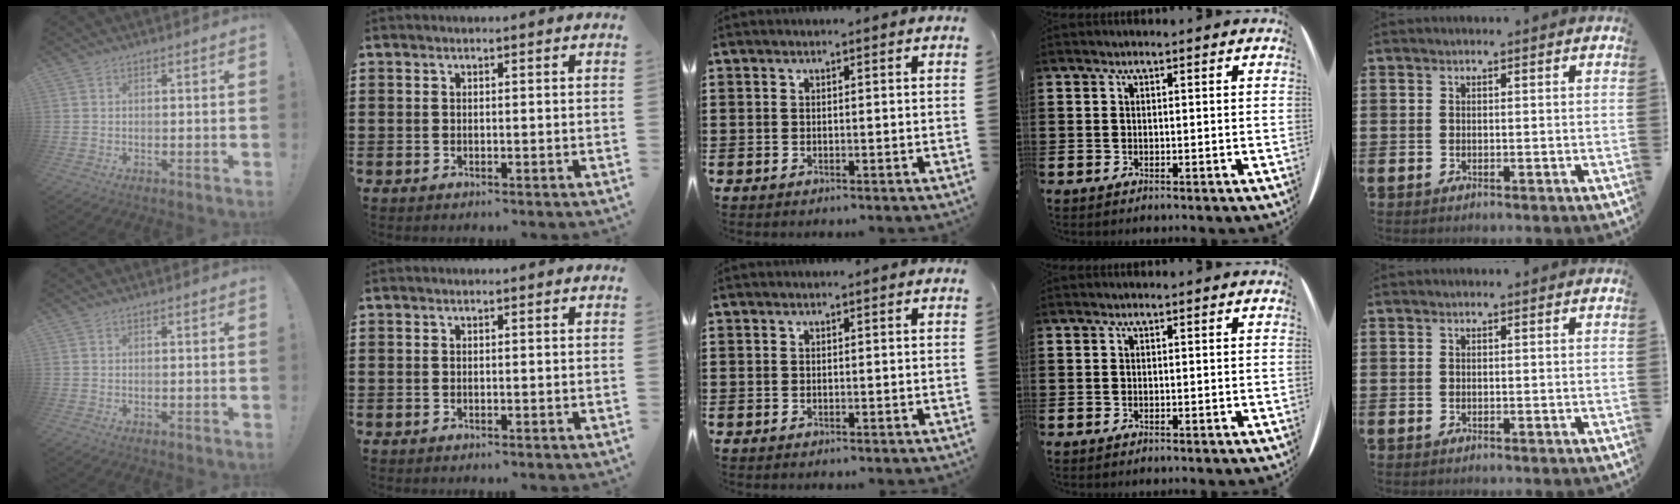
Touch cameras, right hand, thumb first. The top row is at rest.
{}